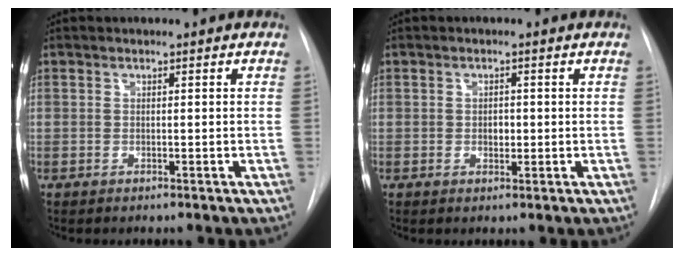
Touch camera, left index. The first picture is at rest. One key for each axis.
{"total": 1.8, "fx": -1.2, "fy": 0.9, "fz": 0.8, "tx": -0.012, "ty": -0.004, "tz": -0.017}